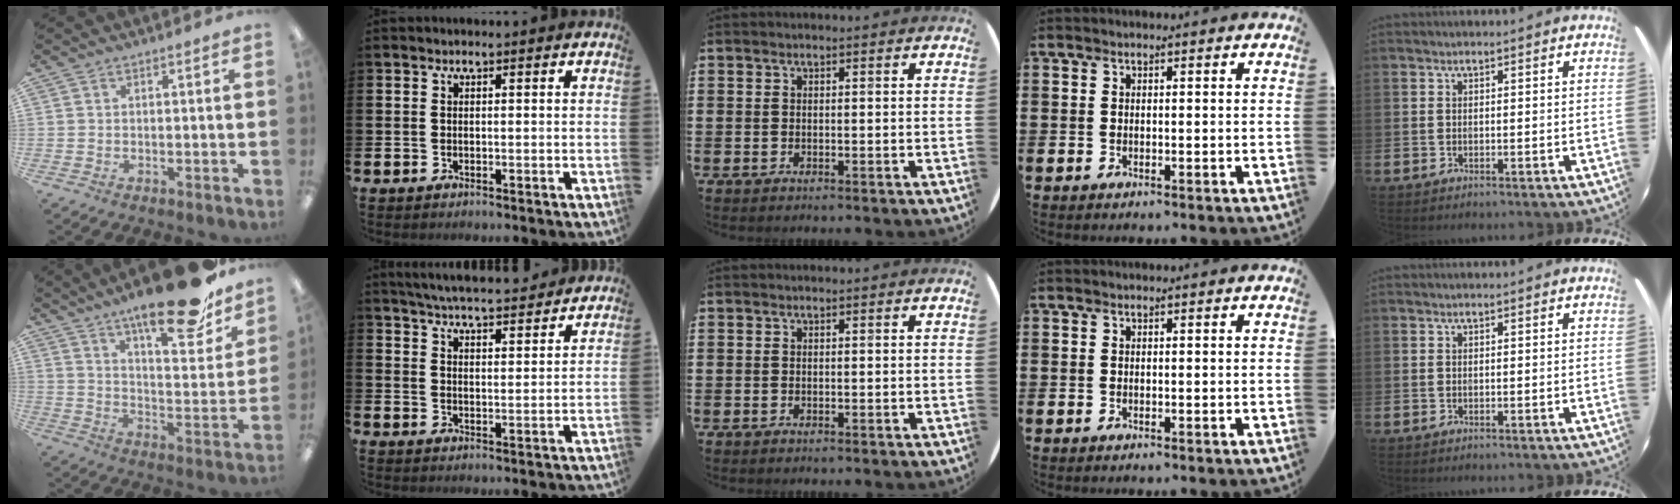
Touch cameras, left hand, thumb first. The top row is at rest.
{"thumb": {"total": 22.1, "force": [16.6, 5.8, 13.4], "torque": [-0.199, -0.107, 0.269]}, "index": {"total": 5.7, "force": [5.6, 0.3, 0.8], "torque": [-0.031, -0.040, 0.099]}}